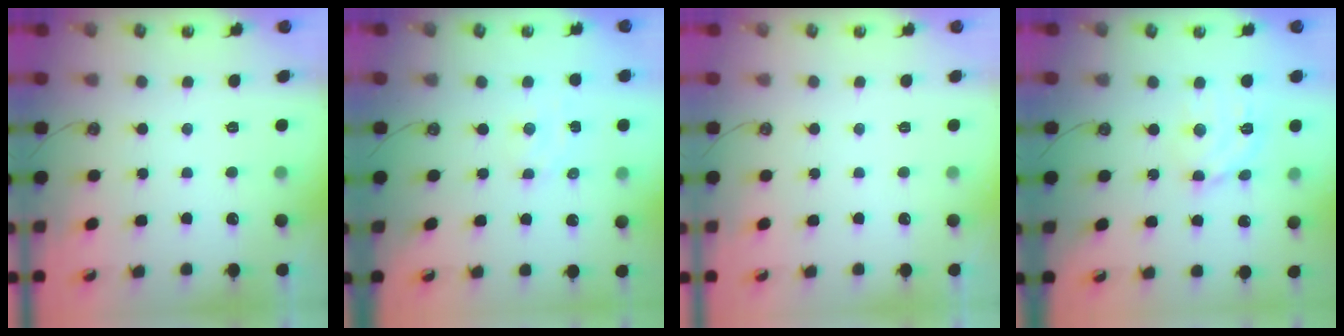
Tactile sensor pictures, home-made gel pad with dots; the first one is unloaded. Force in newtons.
{"total": 3.7, "press": 3.6, "slide": 0.2}
{"total": 0.0}
{"total": 10.6, "press": 10.5, "slide": 1.5}